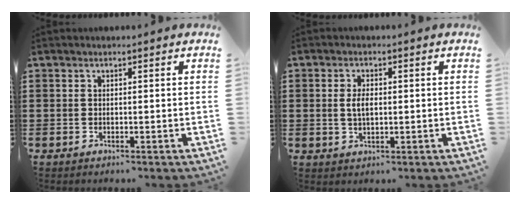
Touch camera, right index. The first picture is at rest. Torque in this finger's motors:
{"motor_torque": [0.57, 0.37, 0.17, 0.00]}